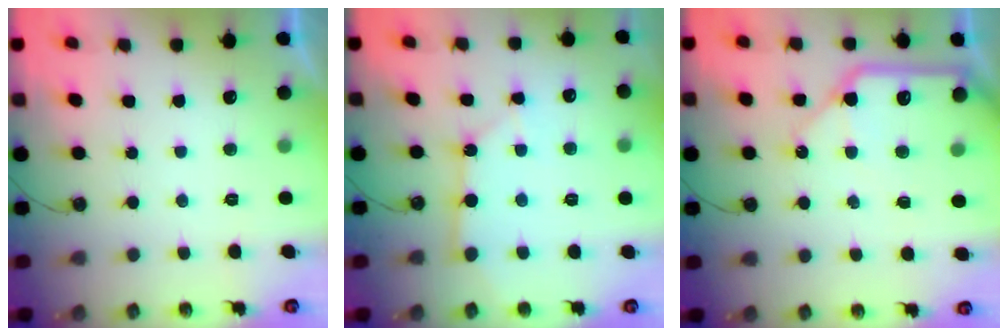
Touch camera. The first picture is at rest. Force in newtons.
{"total": 4.4, "press": 4.4, "slide": 0.3}
{"total": 14.0, "press": 13.9, "slide": 1.7}